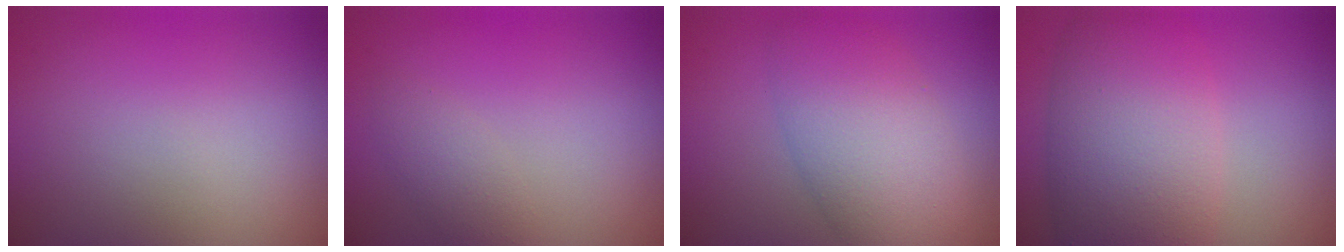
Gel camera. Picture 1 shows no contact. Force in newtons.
{"total": 1.7, "press": 1.7, "slide": 0.1}
{"total": 6.9, "press": 6.9, "slide": 0.1}
{"total": 9.5, "press": 9.4, "slide": 0.3}